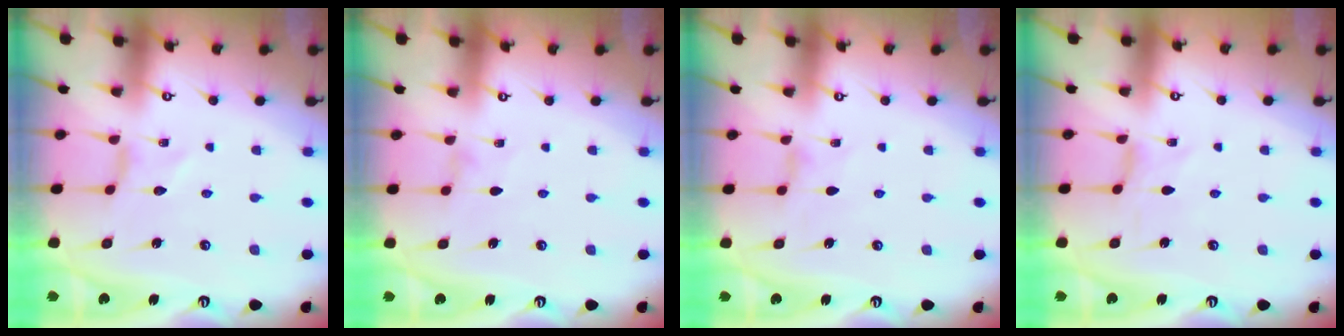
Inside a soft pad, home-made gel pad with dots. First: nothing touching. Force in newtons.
{"total": 0.8, "press": 0.8, "slide": 0.2}
{"total": 1.4, "press": 1.3, "slide": 0.4}
{"total": 0.0}